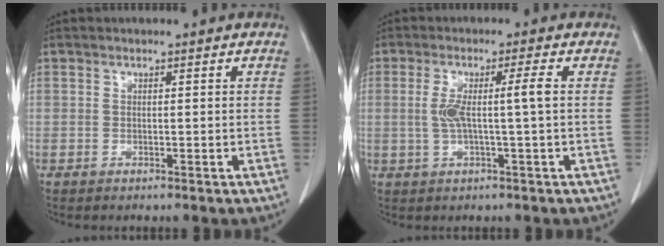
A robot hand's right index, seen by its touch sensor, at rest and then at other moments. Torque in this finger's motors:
{"motor_torque": [0.14, 0.16, 0.14, 0.04]}